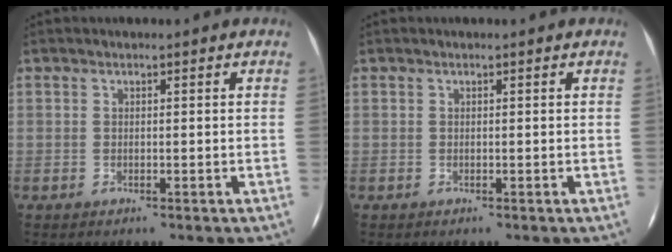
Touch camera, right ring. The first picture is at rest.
{"total": 0.0}